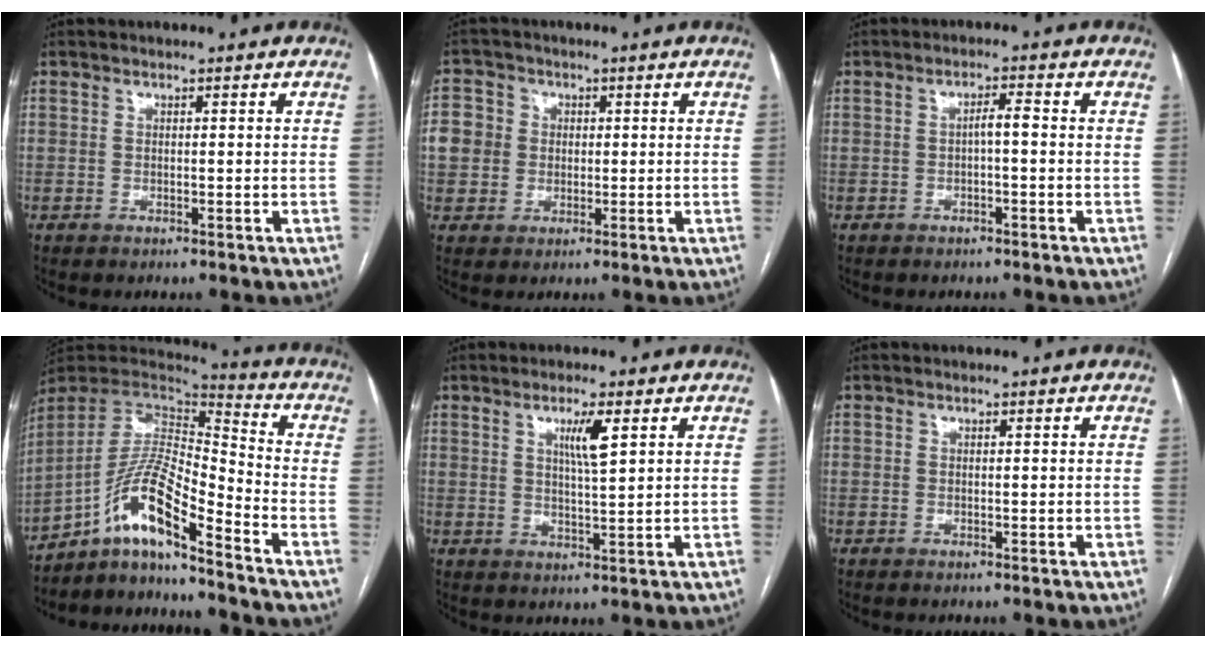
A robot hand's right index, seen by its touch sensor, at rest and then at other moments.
{"total": 8.1, "force": [0.6, 7.8, 2.2], "torque": [-0.058, 0.026, 0.016]}
{"total": 2.1, "force": [-0.3, 0.3, 2.1], "torque": [-0.034, 0.005, -0.006]}
{"total": 12.8, "force": [-8.8, 1.3, 9.1], "torque": [-0.173, 0.020, -0.160]}
{"total": 4.4, "force": [1.9, 0.1, 3.9], "torque": [-0.069, -0.004, 0.033]}
{"total": 0.0}